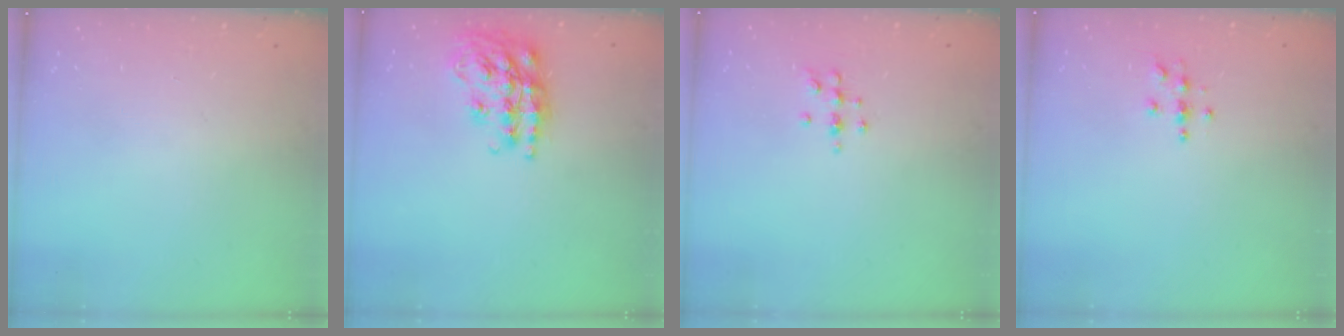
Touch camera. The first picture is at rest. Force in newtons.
{"total": 19.4, "press": 19.4, "slide": 1.4}
{"total": 4.9, "press": 4.8, "slide": 0.7}
{"total": 3.9, "press": 3.8, "slide": 0.4}